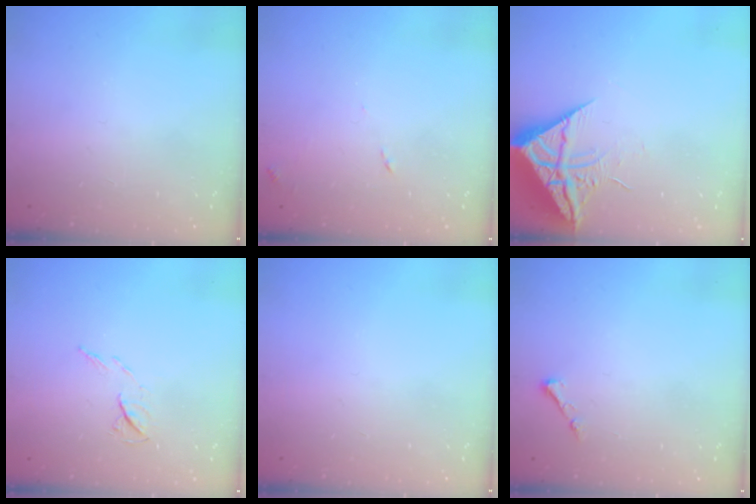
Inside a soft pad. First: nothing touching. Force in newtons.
{"total": 7.4, "press": 7.4, "slide": 0.7}
{"total": 10.4, "press": 10.4, "slide": 0.8}
{"total": 6.1, "press": 5.9, "slide": 1.3}
{"total": 0.0}
{"total": 3.3, "press": 3.3, "slide": 0.6}